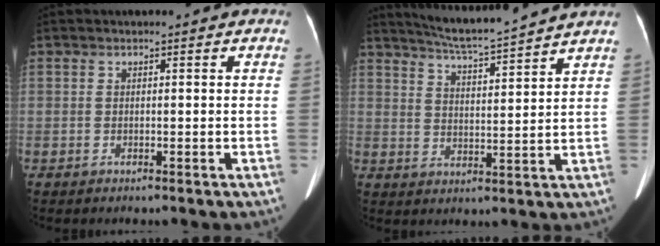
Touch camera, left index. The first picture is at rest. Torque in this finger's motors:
{"motor_torque": [-0.40, -1.07, 0.04, 0.01]}